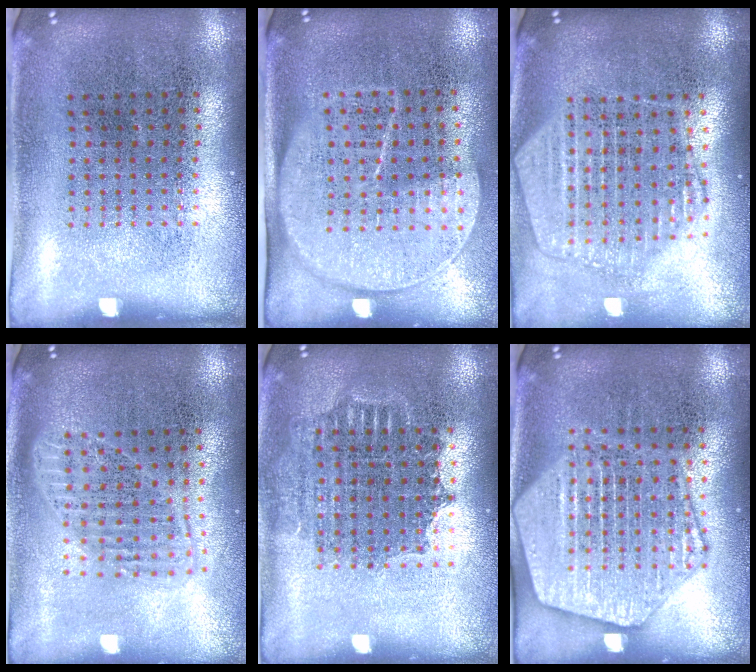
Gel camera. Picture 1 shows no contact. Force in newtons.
{"total": 1.8, "press": 1.5, "slide": 1.0}
{"total": 2.1, "press": 1.9, "slide": 0.9}
{"total": 1.7, "press": 1.5, "slide": 0.9}
{"total": 1.4, "press": 1.2, "slide": 0.7}
{"total": 3.3, "press": 3.3, "slide": 0.3}